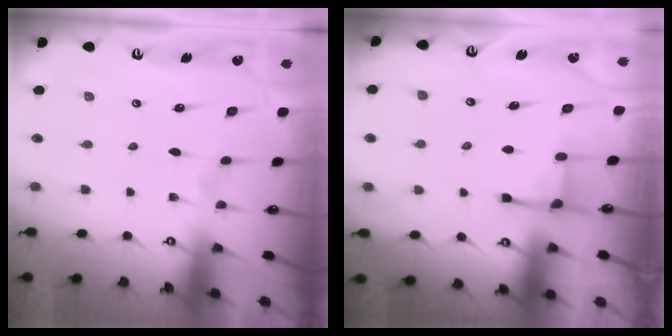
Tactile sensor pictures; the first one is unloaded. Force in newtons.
{"total": 2.8, "press": 2.8, "slide": 0.6}